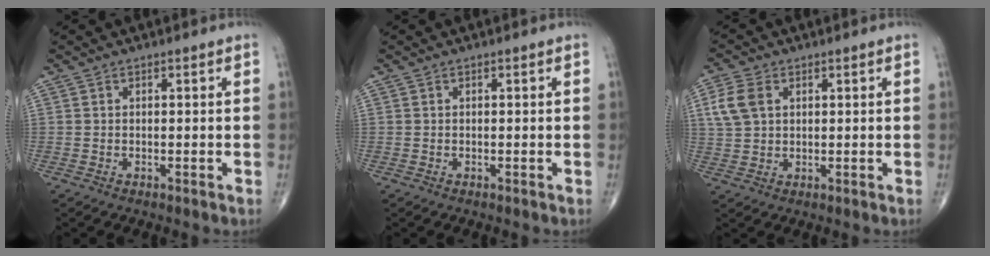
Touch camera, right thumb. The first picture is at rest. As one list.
[{"total": 0.0}, {"total": 6.1, "force": [1.9, 4.2, 4.0], "torque": [-0.084, 0.005, 0.039]}]